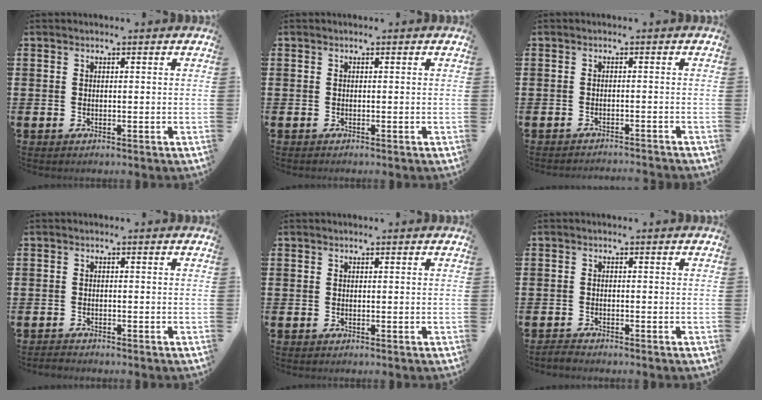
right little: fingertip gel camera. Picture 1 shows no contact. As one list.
[{"total": 0.0}, {"total": 1.1, "force": [-1.1, -0.2, 0.0], "torque": [-0.001, 0.002, -0.022]}, {"total": 0.8, "force": [-0.8, 0.1, 0.0], "torque": [-0.003, -0.001, -0.016]}, {"total": 0.0}, {"total": 0.9, "force": [-0.9, 0.1, 0.1], "torque": [-0.005, 0.001, -0.020]}]